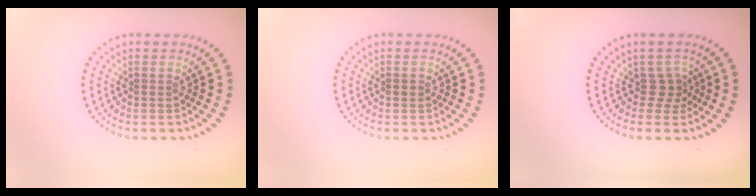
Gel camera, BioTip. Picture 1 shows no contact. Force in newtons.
{"total": 0.7, "press": 0.7, "slide": 0.2}
{"total": 1.9, "press": 1.2, "slide": 1.4}